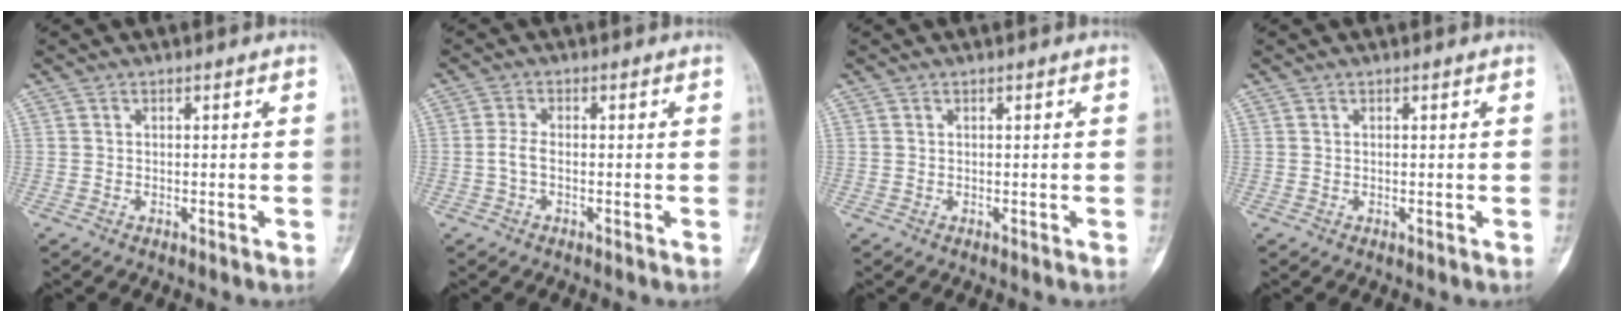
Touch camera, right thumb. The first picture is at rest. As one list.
[{"total": 2.4, "force": [-0.5, 1.1, 2.0], "torque": [-0.047, 0.003, -0.013]}, {"total": 0.0}, {"total": 0.0}]